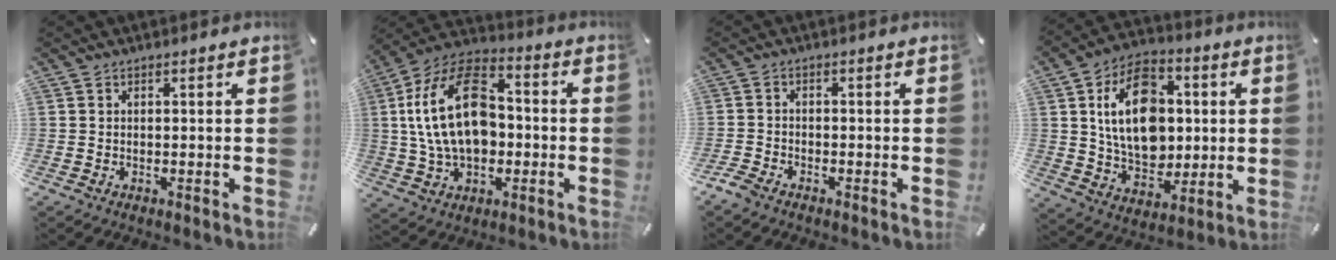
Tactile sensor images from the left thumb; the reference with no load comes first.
{"total": 20.9, "force": [0.1, 14.3, 15.2], "torque": [-0.314, 0.014, -0.003]}
{"total": 2.4, "force": [-2.2, 0.7, 0.7], "torque": [-0.026, 0.006, -0.047]}
{"total": 17.5, "force": [2.3, 12.8, 11.7], "torque": [-0.212, 0.005, 0.042]}